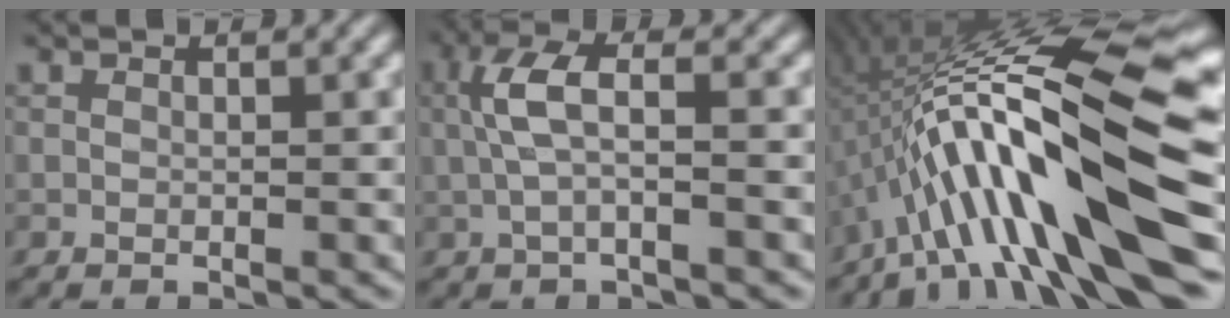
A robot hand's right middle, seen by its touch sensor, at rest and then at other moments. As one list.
[{"total": 3.3, "force": [-0.1, 0.7, 3.2], "torque": [-0.070, 0.018, -0.001]}, {"total": 16.1, "force": [-3.1, 3.2, 15.4], "torque": [-0.247, 0.039, -0.039]}]